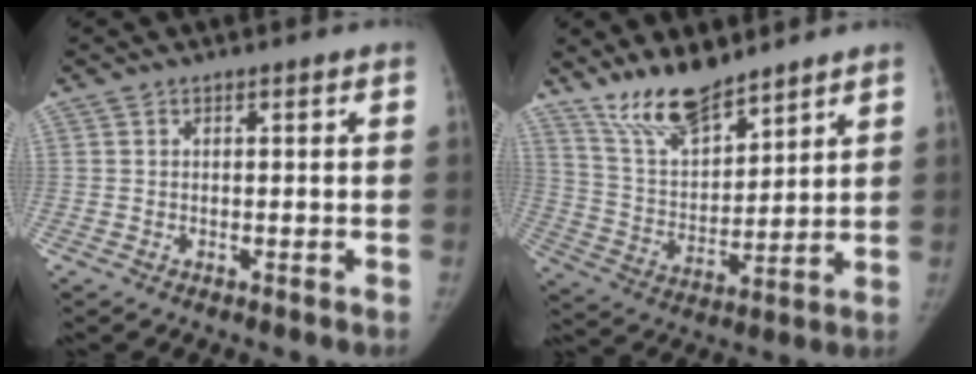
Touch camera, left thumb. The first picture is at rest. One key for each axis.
{"total": 12.4, "fx": 10.3, "fy": 4.0, "fz": 5.6, "tx": -0.077, "ty": -0.063, "tz": 0.202}